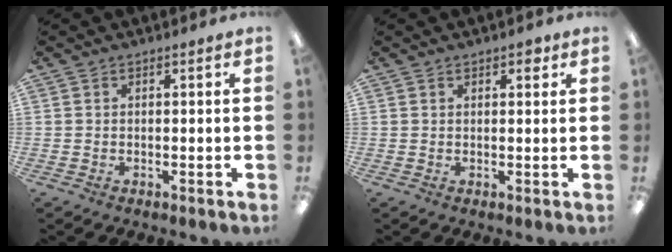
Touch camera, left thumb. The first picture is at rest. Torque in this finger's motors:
{"motor_torque": [-0.14, -0.01, -0.44, 0.28, 0.03]}